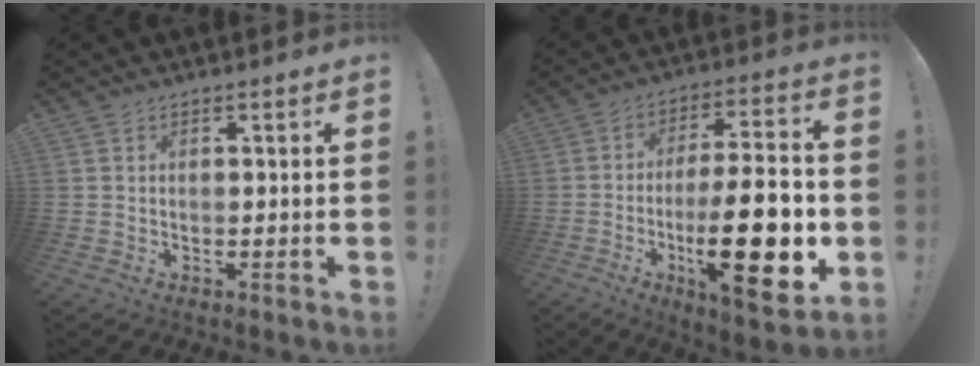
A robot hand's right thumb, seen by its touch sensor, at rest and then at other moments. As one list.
[{"total": 24.2, "force": [-5.3, 7.5, 22.4], "torque": [-0.360, 0.011, -0.076]}]